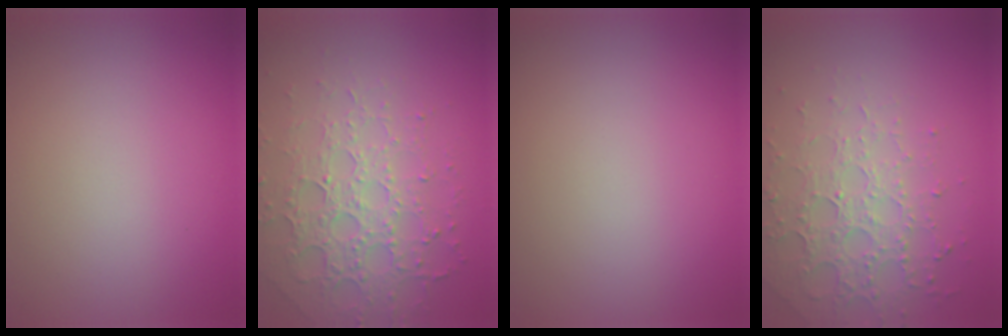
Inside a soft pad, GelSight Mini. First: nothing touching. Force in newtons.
{"total": 4.9, "press": 4.3, "slide": 2.5}
{"total": 0.0}
{"total": 4.7, "press": 3.4, "slide": 3.1}